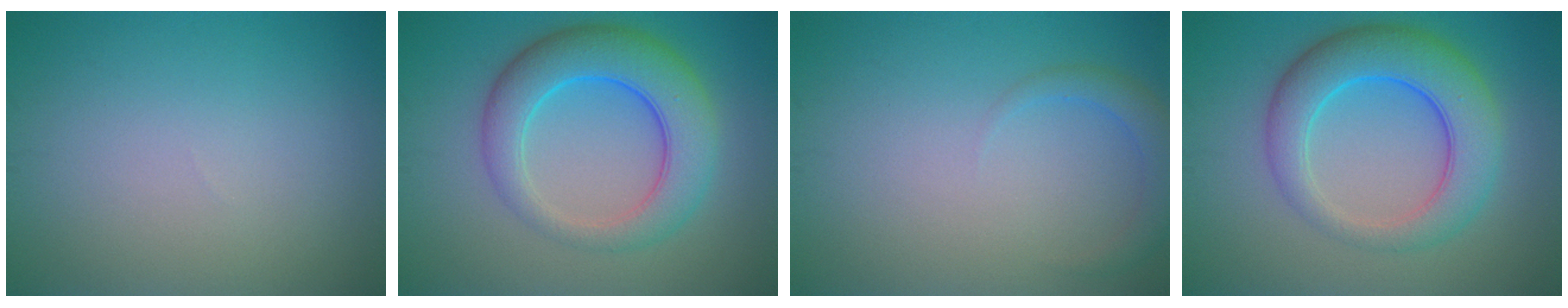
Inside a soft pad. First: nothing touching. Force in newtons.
{"total": 7.3, "press": 7.2, "slide": 0.4}
{"total": 2.1, "press": 2.1, "slide": 0.2}
{"total": 7.3, "press": 7.2, "slide": 0.4}